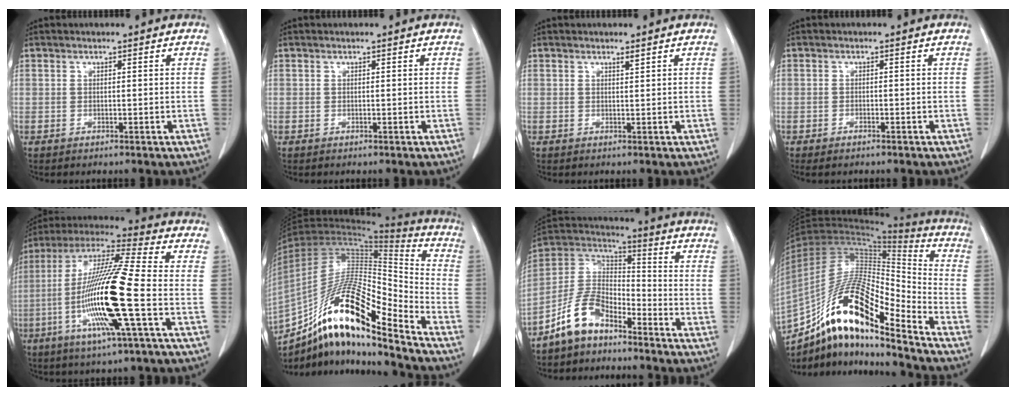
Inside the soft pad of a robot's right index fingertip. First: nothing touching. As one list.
[{"total": 0.0}, {"total": 0.7, "force": [0.6, 0.0, 0.4], "torque": [-0.010, -0.005, 0.010]}, {"total": 1.2, "force": [-1.0, 0.2, 0.7], "torque": [-0.012, -0.002, -0.014]}, {"total": 18.5, "force": [-4.7, 0.2, 17.9], "torque": [-0.360, -0.011, -0.094]}, {"total": 22.7, "force": [-14.9, 3.5, 16.7], "torque": [-0.303, -0.003, -0.266]}, {"total": 9.7, "force": [-7.0, 4.6, 4.9], "torque": [-0.111, 0.025, -0.142]}, {"total": 22.1, "force": [-14.1, 4.3, 16.5], "torque": [-0.325, 0.000, -0.250]}]